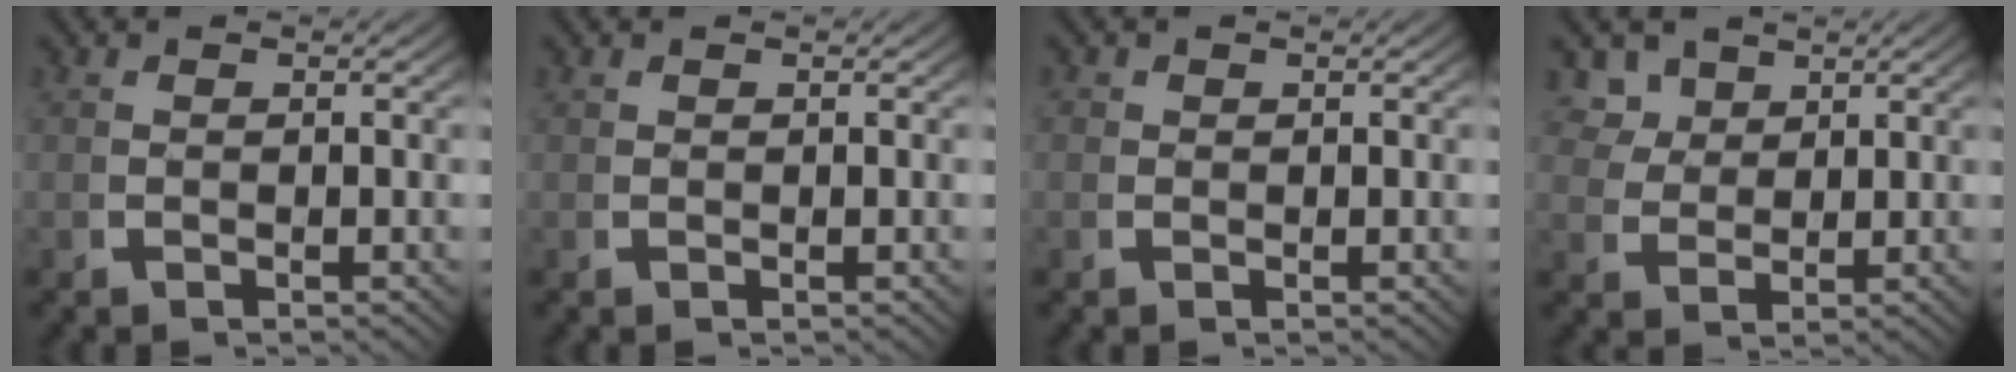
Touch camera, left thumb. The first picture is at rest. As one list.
[{"total": 0.0}, {"total": 0.6, "force": [0.1, 0.6, -0.1], "torque": [-0.001, -0.008, 0.001]}, {"total": 3.5, "force": [2.3, 2.4, 1.0], "torque": [-0.022, -0.011, 0.053]}]